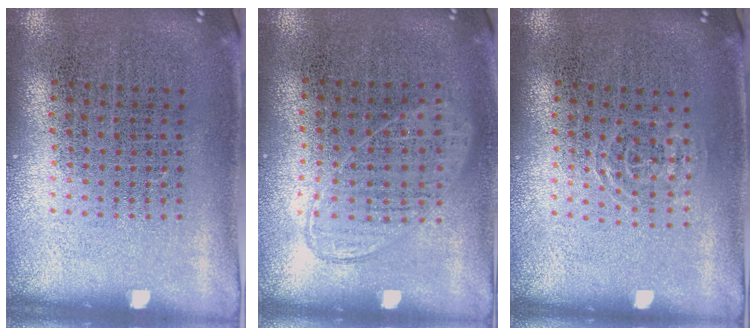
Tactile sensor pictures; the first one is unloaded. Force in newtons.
{"total": 0.9, "press": 0.8, "slide": 0.4}
{"total": 0.9, "press": 0.6, "slide": 0.7}